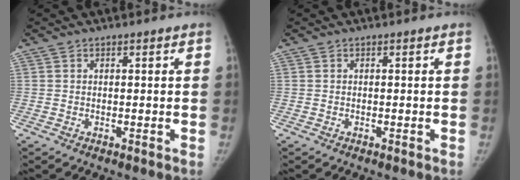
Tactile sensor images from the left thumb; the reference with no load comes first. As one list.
[{"total": 0.0}]